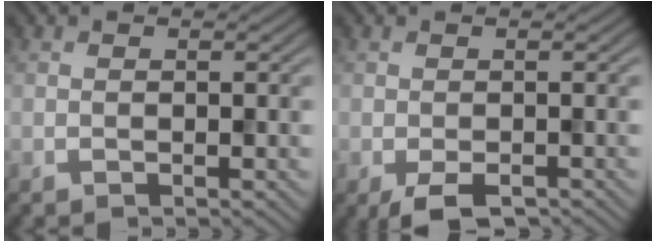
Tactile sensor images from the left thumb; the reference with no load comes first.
{"total": 3.9, "force": [-2.4, 1.9, 2.4], "torque": [-0.044, -0.008, -0.040]}